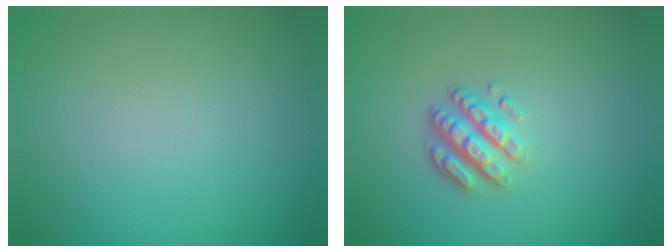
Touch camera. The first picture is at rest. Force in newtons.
{"total": 3.6, "press": 2.6, "slide": 2.5}